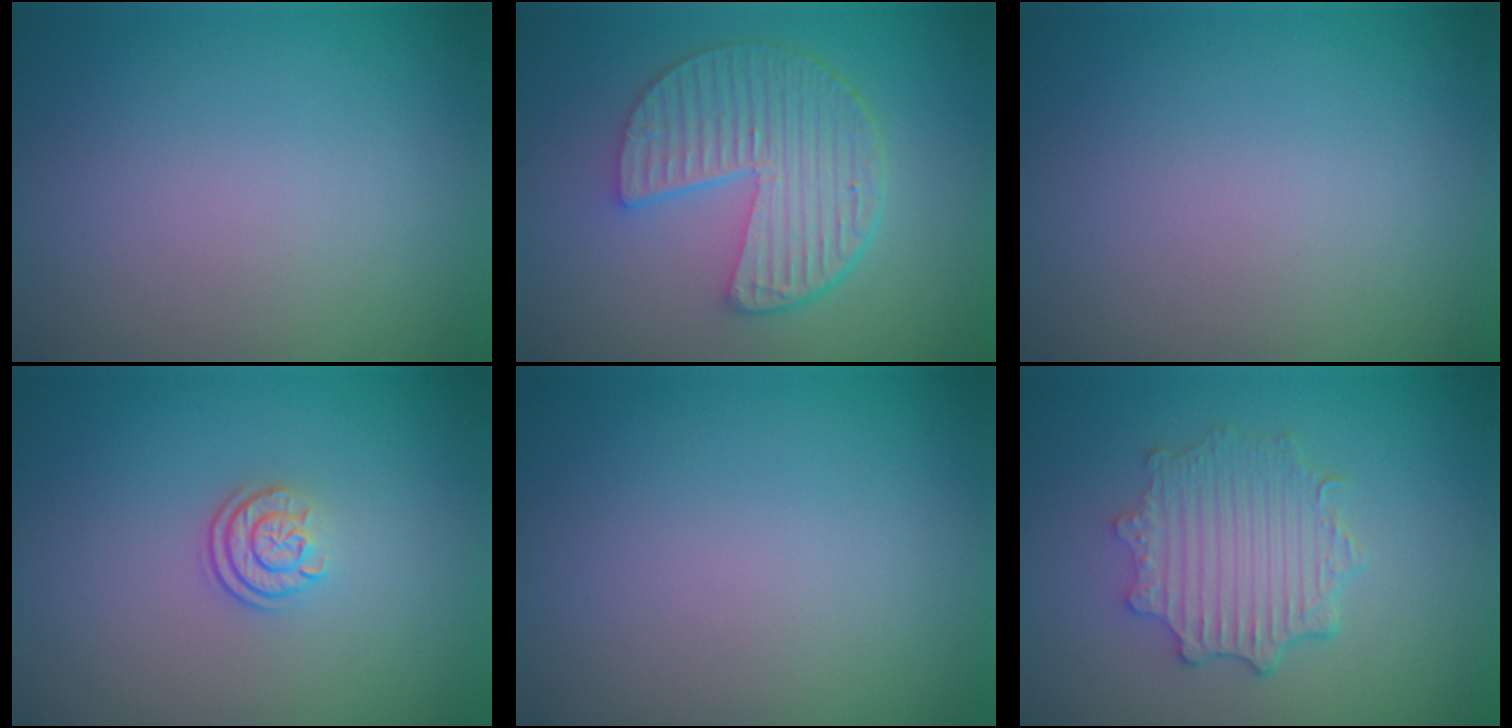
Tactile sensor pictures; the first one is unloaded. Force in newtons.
{"total": 6.2, "press": 4.4, "slide": 4.3}
{"total": 0.0}
{"total": 2.4, "press": 1.8, "slide": 1.5}
{"total": 0.0}
{"total": 4.6, "press": 3.7, "slide": 2.7}